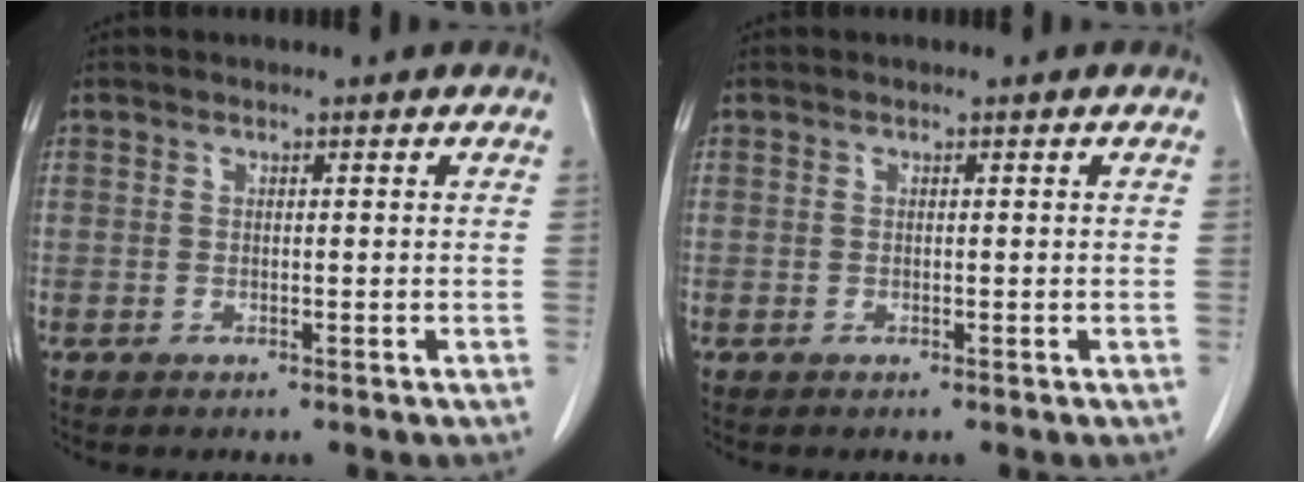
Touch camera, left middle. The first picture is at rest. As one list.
[{"total": 0.0}]